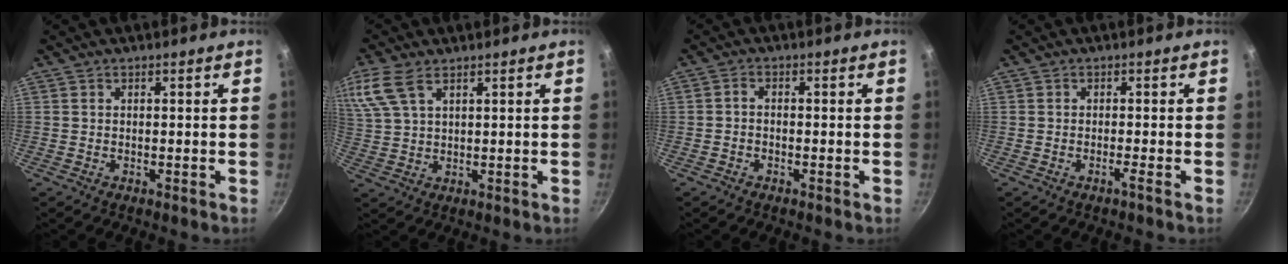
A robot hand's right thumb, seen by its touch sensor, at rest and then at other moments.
{"total": 9.4, "force": [5.4, 4.7, 6.1], "torque": [-0.138, 0.012, 0.114]}
{"total": 1.5, "force": [-0.8, 0.9, 0.9], "torque": [-0.017, 0.012, -0.019]}
{"total": 1.0, "force": [-0.6, -0.3, 0.8], "torque": [-0.022, 0.005, -0.012]}